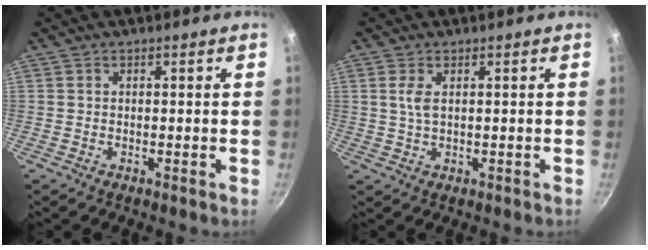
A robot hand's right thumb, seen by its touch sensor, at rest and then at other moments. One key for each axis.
{"total": 3.0, "fx": 0.8, "fy": 1.4, "fz": 2.5, "tx": -0.053, "ty": -0.001, "tz": 0.016}